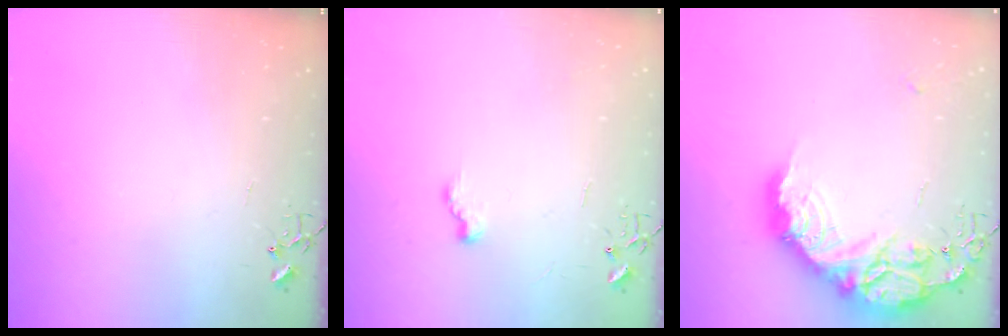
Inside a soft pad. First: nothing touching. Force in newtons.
{"total": 6.4, "press": 6.3, "slide": 0.6}
{"total": 24.7, "press": 24.6, "slide": 2.0}